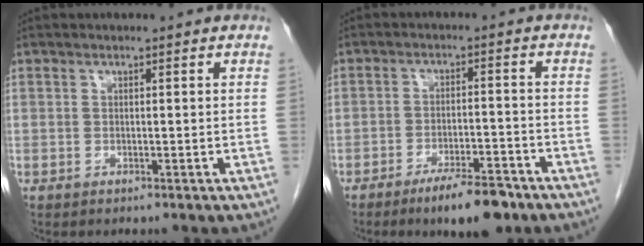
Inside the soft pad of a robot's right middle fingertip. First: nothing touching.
{"total": 7.9, "force": [-5.7, 1.7, 5.2], "torque": [-0.081, -0.006, -0.089]}